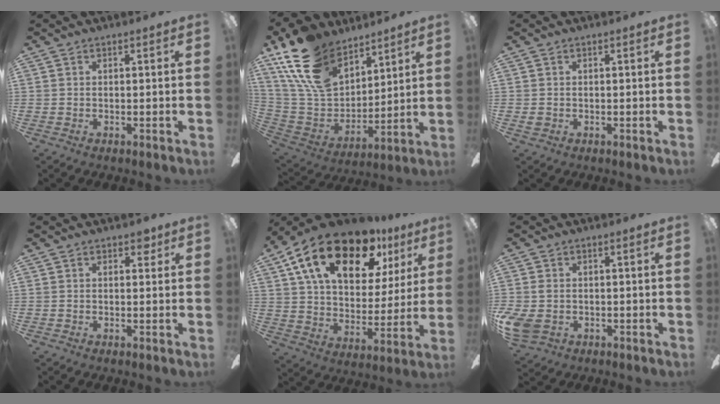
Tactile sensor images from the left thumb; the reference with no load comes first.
{"total": 20.8, "force": [13.2, 11.9, 10.8], "torque": [-0.249, -0.061, 0.246]}
{"total": 0.8, "force": [-0.3, 0.6, 0.4], "torque": [-0.008, 0.003, -0.006]}
{"total": 2.0, "force": [1.2, 1.1, 1.0], "torque": [-0.004, -0.002, 0.017]}
{"total": 23.4, "force": [13.4, 12.1, 14.8], "torque": [-0.245, -0.059, 0.232]}
{"total": 4.7, "force": [-1.5, 3.4, 2.9], "torque": [-0.076, 0.004, -0.030]}